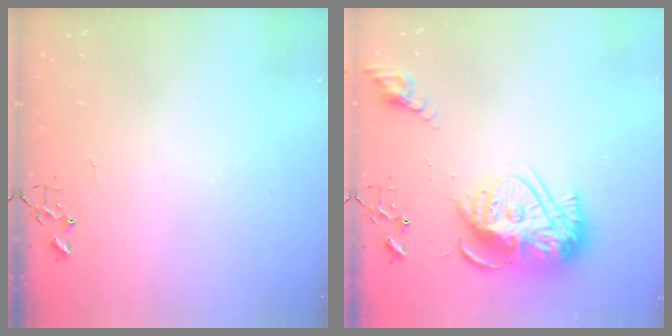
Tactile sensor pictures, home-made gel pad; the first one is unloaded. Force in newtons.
{"total": 17.6, "press": 17.5, "slide": 1.6}